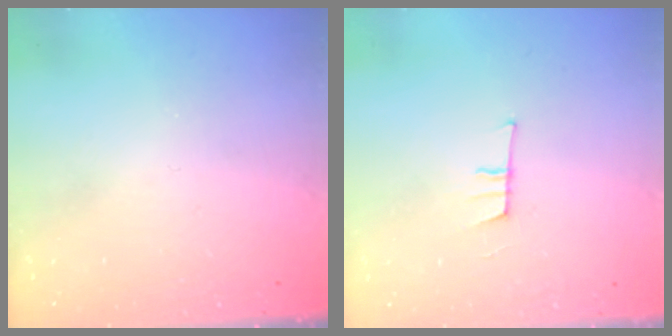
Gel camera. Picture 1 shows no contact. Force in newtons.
{"total": 7.6, "press": 7.0, "slide": 3.0}